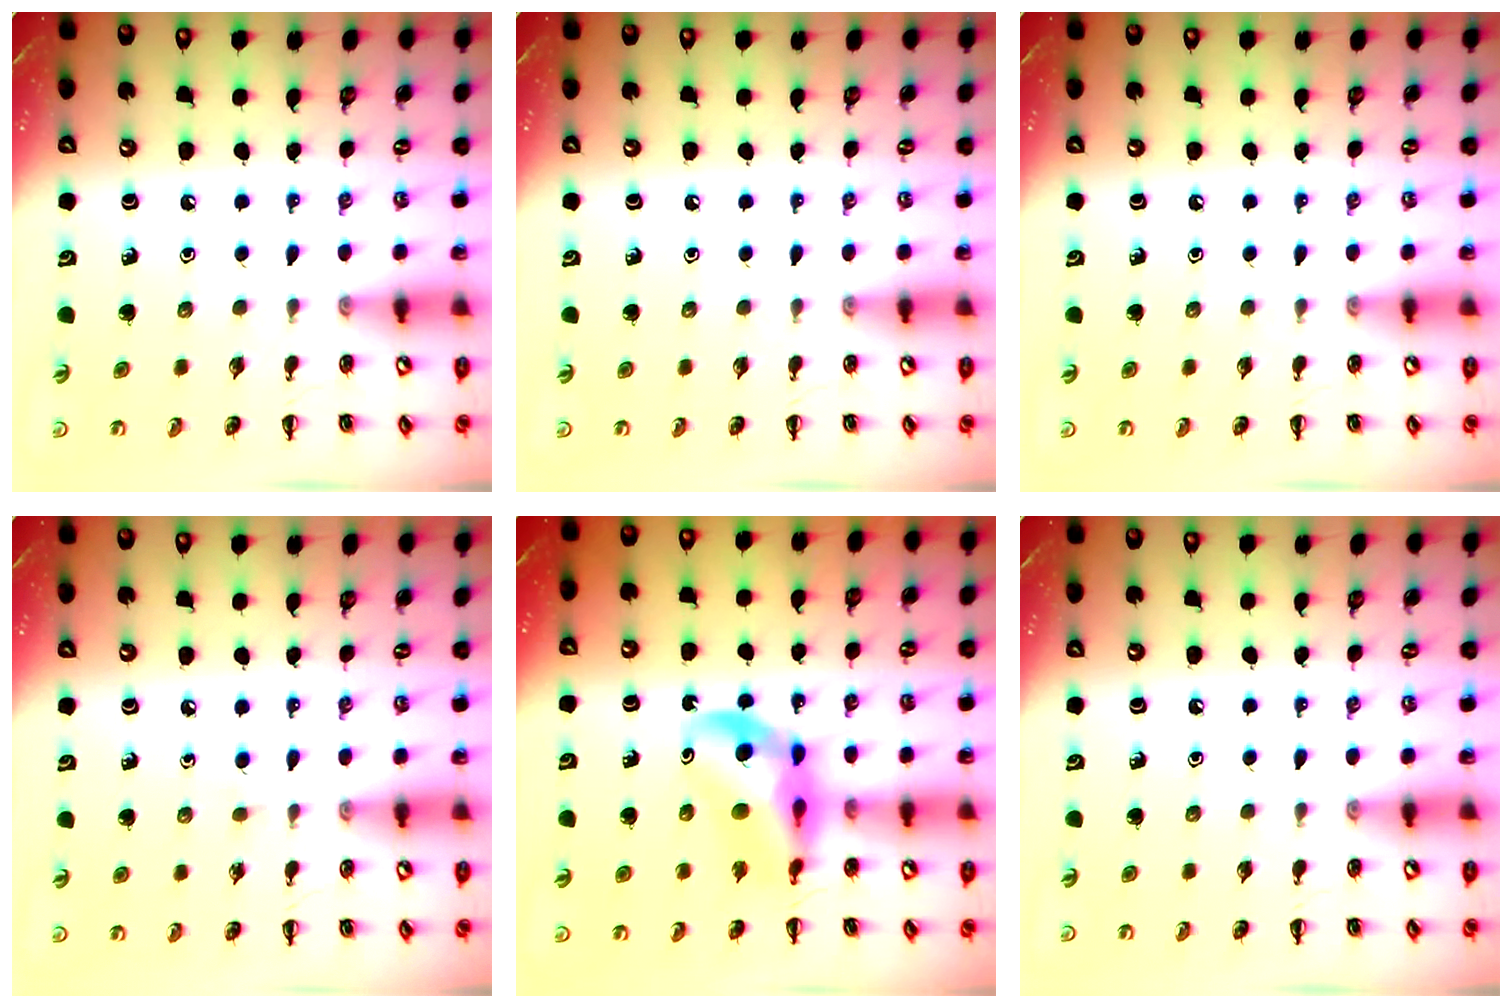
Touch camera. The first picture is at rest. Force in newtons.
{"total": 0.0}
{"total": 0.0}
{"total": 1.6, "press": 1.4, "slide": 0.8}
{"total": 11.3, "press": 10.9, "slide": 3.1}
{"total": 0.0}